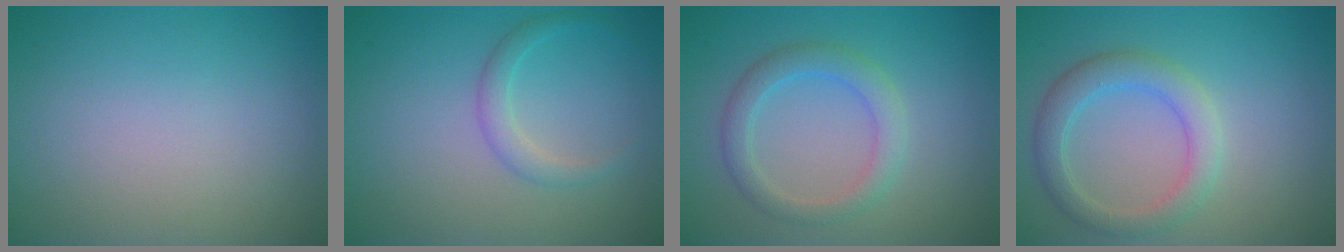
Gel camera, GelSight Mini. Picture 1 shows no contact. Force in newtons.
{"total": 1.8, "press": 1.8, "slide": 0.1}
{"total": 2.9, "press": 2.9, "slide": 0.4}
{"total": 3.7, "press": 3.7, "slide": 0.1}